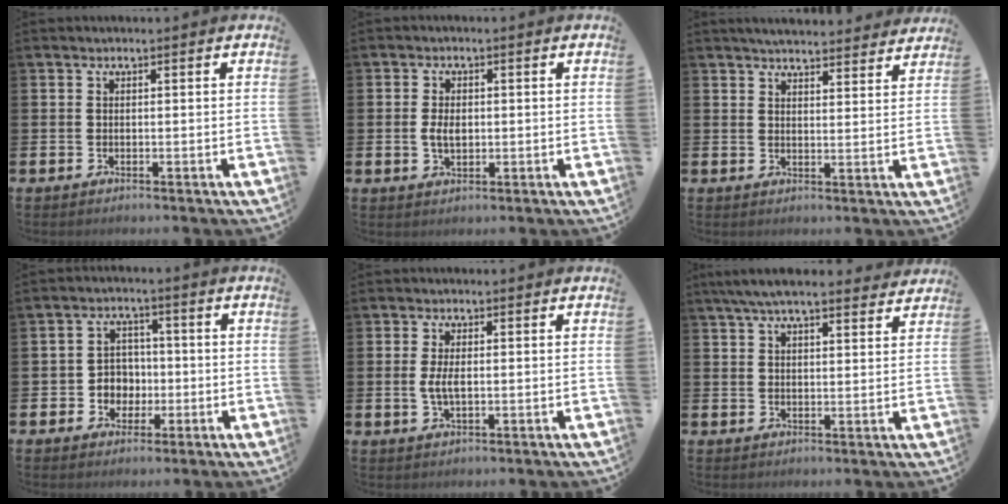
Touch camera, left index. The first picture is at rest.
{"total": 3.0, "force": [0.0, 1.9, 2.3], "torque": [-0.035, 0.002, -0.003]}
{"total": 4.6, "force": [4.5, 0.3, 0.6], "torque": [-0.006, -0.030, 0.078]}
{"total": 4.0, "force": [-0.5, 3.8, 1.0], "torque": [-0.023, 0.001, -0.018]}
{"total": 2.9, "force": [0.1, 1.3, 2.6], "torque": [-0.048, 0.003, -0.002]}
{"total": 6.3, "force": [5.6, 1.2, 2.6], "torque": [-0.060, -0.014, 0.102]}